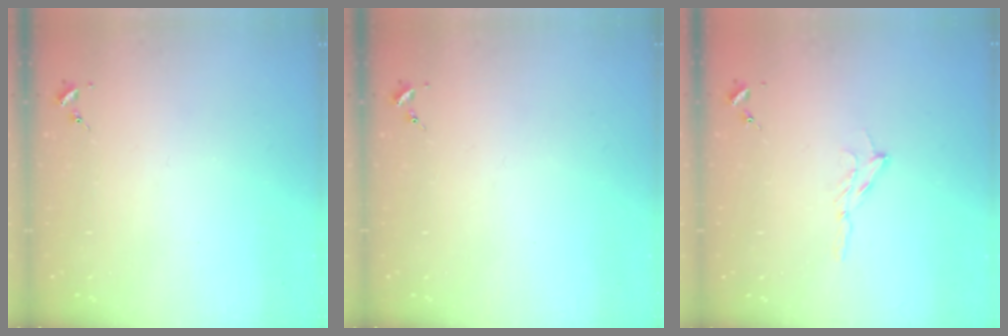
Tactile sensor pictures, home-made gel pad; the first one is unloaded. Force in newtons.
{"total": 0.0}
{"total": 4.9, "press": 4.9, "slide": 0.5}